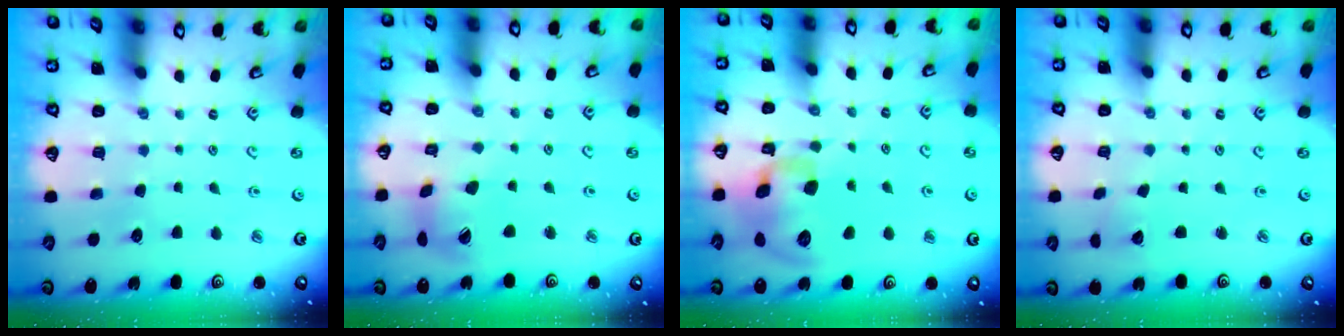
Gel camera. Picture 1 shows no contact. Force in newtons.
{"total": 10.3, "press": 10.2, "slide": 1.3}
{"total": 15.1, "press": 14.9, "slide": 2.3}
{"total": 1.2, "press": 1.2, "slide": 0.0}